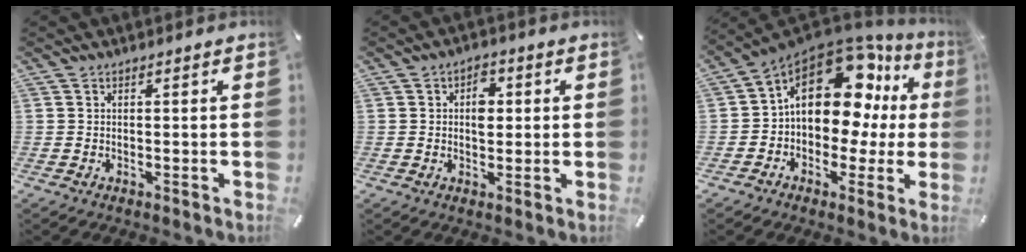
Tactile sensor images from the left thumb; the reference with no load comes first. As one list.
[{"total": 4.4, "force": [0.6, 3.0, 3.1], "torque": [-0.032, -0.003, 0.001]}, {"total": 17.9, "force": [5.8, 11.7, 12.2], "torque": [-0.183, -0.045, 0.093]}]